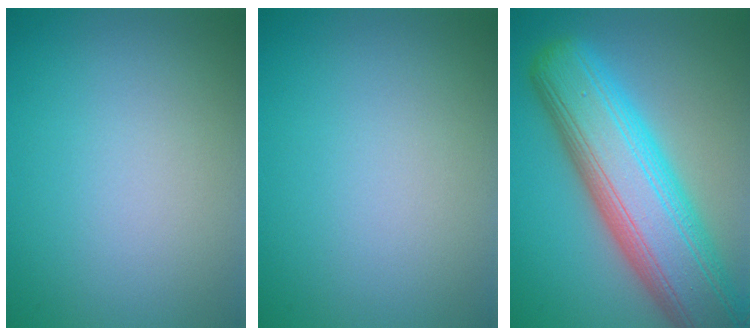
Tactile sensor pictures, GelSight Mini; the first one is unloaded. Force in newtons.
{"total": 0.0}
{"total": 12.9, "press": 12.9, "slide": 0.4}